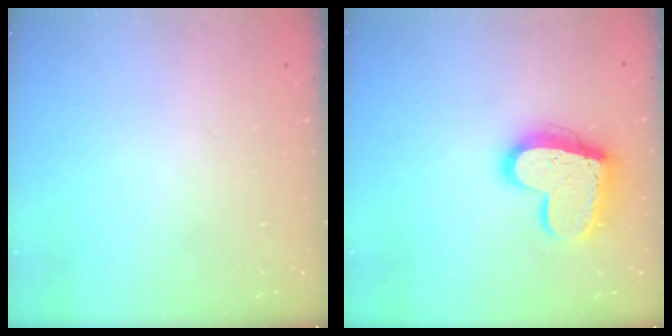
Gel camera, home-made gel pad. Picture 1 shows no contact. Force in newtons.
{"total": 16.8, "press": 16.7, "slide": 1.5}